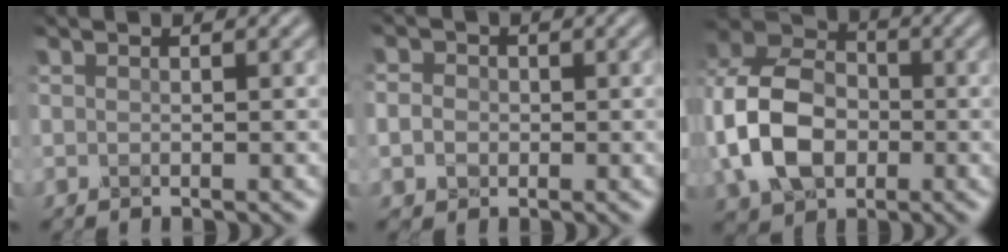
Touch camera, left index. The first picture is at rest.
{"total": 4.0, "force": [0.3, 3.6, 1.7], "torque": [-0.023, 0.025, -0.020]}
{"total": 10.3, "force": [-1.7, 7.5, 6.8], "torque": [-0.170, 0.000, -0.042]}